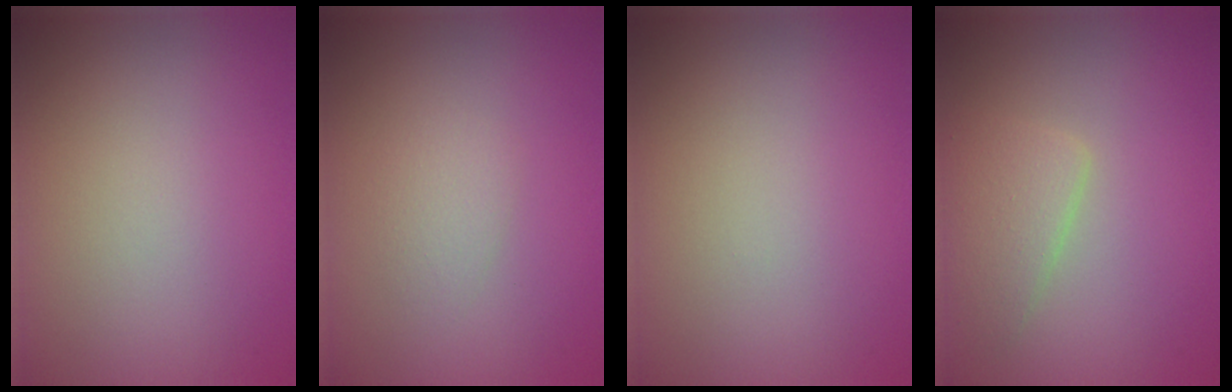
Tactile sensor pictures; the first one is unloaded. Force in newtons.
{"total": 1.4, "press": 1.4, "slide": 0.0}
{"total": 0.0}
{"total": 2.8, "press": 2.8, "slide": 0.2}